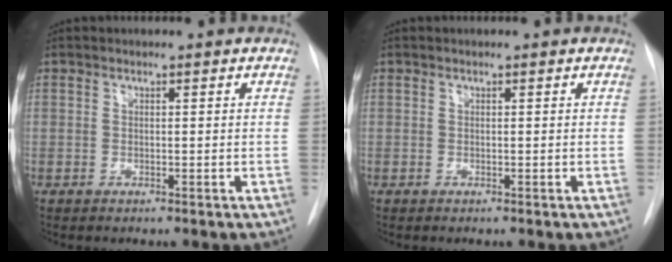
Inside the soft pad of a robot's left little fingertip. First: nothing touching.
{"total": 0.0}